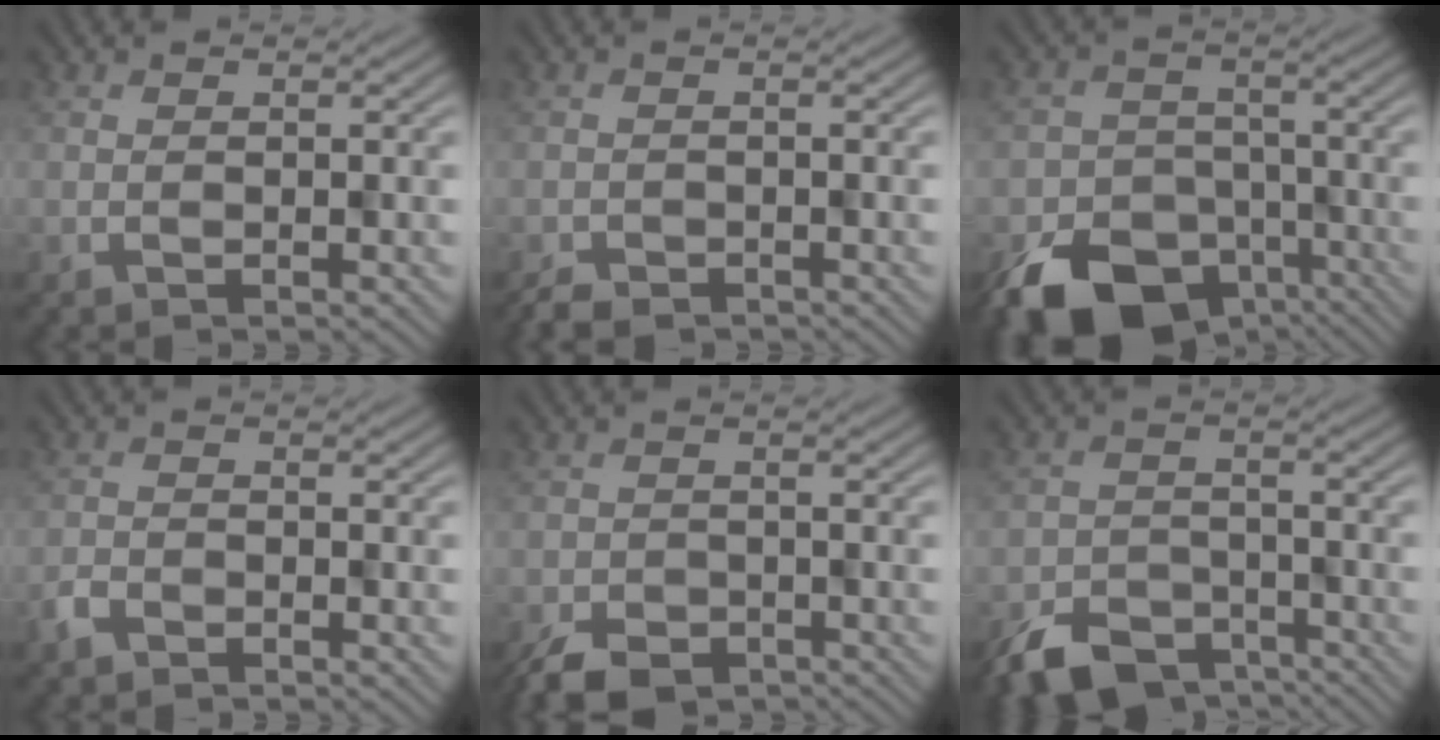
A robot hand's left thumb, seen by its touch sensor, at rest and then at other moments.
{"total": 2.5, "force": [-2.3, 0.9, 0.4], "torque": [-0.009, -0.013, -0.036]}
{"total": 12.7, "force": [-8.3, 7.9, 5.5], "torque": [-0.106, -0.038, -0.123]}
{"total": 1.7, "force": [-1.5, 0.7, -0.1], "torque": [-0.001, -0.007, -0.031]}
{"total": 4.9, "force": [-3.7, 2.5, 1.9], "torque": [-0.035, -0.018, -0.063]}
{"total": 7.6, "force": [-5.9, 3.9, 2.8], "torque": [-0.049, -0.021, -0.095]}